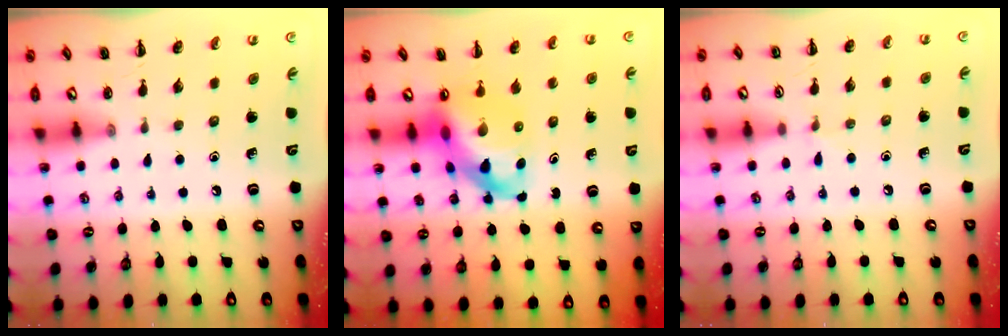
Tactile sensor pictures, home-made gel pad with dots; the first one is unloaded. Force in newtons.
{"total": 13.1, "press": 12.6, "slide": 3.5}
{"total": 2.8, "press": 2.5, "slide": 1.1}